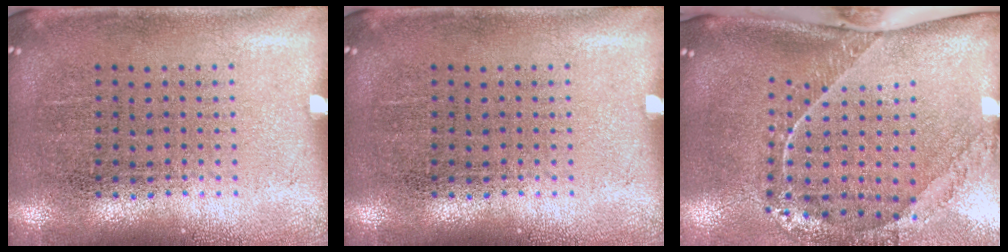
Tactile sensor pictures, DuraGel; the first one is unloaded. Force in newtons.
{"total": 0.0}
{"total": 2.4, "press": 1.7, "slide": 1.7}